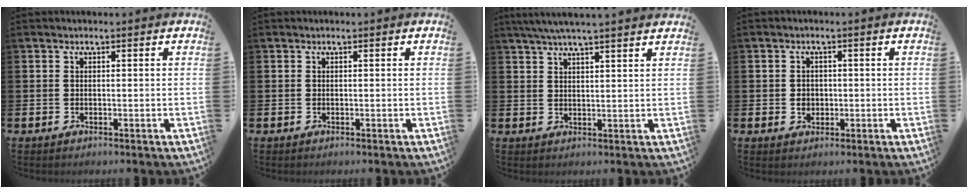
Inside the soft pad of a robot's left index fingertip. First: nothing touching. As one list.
[{"total": 0.0}, {"total": 4.4, "force": [4.1, -0.4, 1.7], "torque": [-0.052, -0.004, 0.076]}, {"total": 1.7, "force": [0.1, 1.7, 0.5], "torque": [0.001, 0.002, -0.005]}]